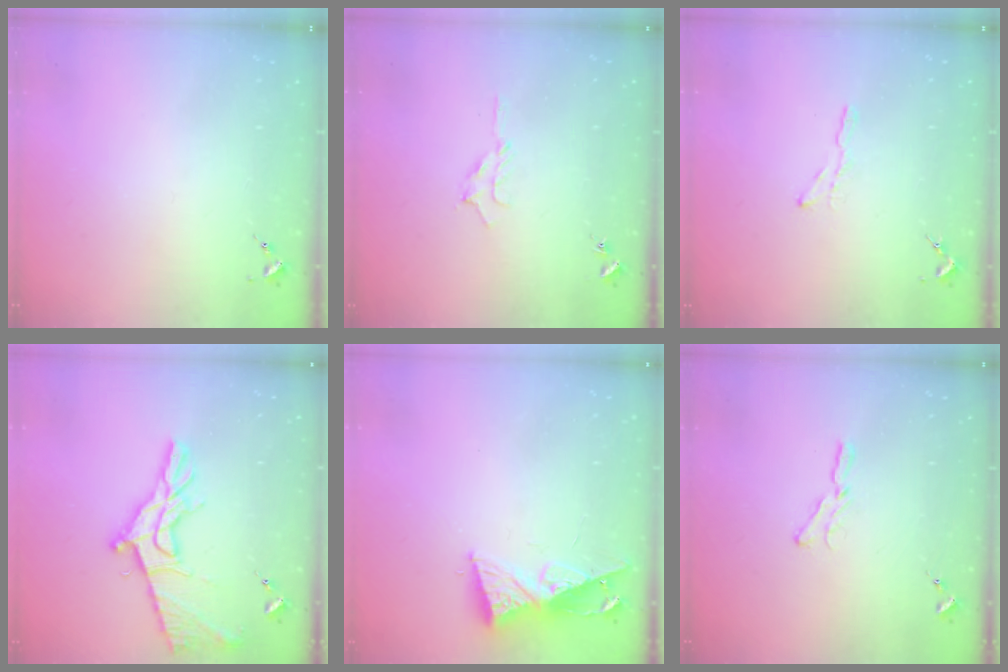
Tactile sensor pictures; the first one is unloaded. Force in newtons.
{"total": 6.3, "press": 6.3, "slide": 0.7}
{"total": 3.8, "press": 3.7, "slide": 0.4}
{"total": 16.7, "press": 16.7, "slide": 0.7}
{"total": 8.7, "press": 8.7, "slide": 0.6}
{"total": 5.6, "press": 5.6, "slide": 0.5}